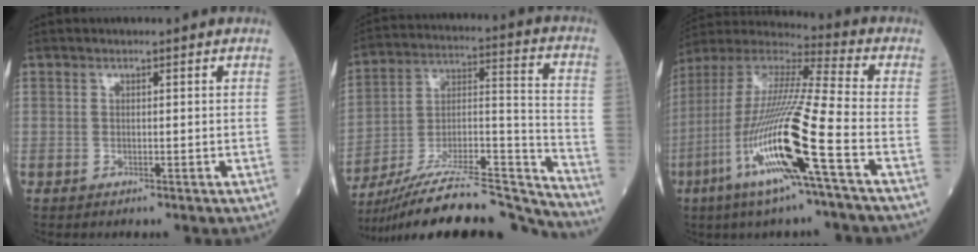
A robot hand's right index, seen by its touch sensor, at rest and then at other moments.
{"total": 25.4, "force": [-23.4, 1.7, 9.8], "torque": [-0.133, 0.014, -0.371]}
{"total": 19.9, "force": [-7.3, -0.3, 18.5], "torque": [-0.395, -0.030, -0.153]}